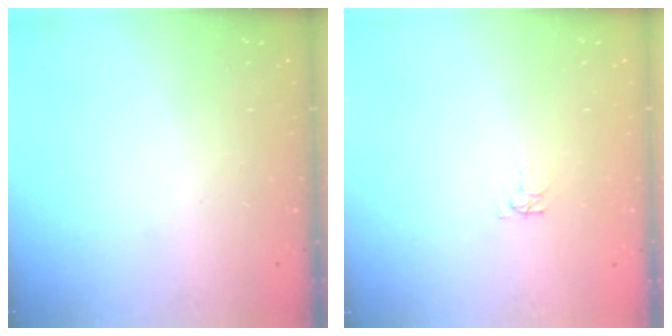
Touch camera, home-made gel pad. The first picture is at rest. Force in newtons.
{"total": 3.4, "press": 3.4, "slide": 0.4}